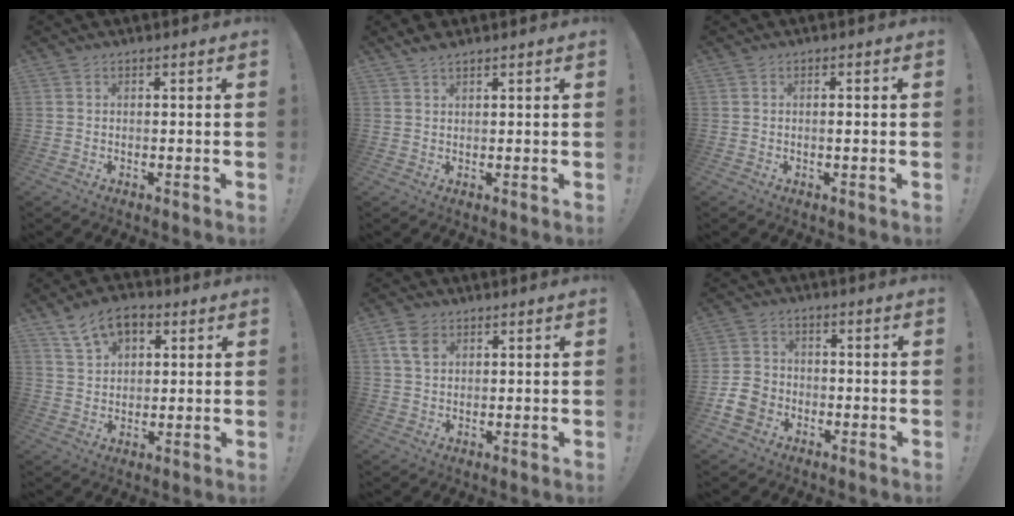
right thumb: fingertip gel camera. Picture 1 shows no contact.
{"total": 2.7, "force": [2.2, 0.9, 1.1], "torque": [-0.019, -0.006, 0.042]}
{"total": 1.0, "force": [-0.2, 0.0, 1.0], "torque": [-0.001, -0.006, -0.007]}
{"total": 9.5, "force": [5.2, 6.0, 5.2], "torque": [-0.085, -0.014, 0.100]}
{"total": 6.2, "force": [2.8, 4.1, 3.7], "torque": [-0.059, -0.002, 0.057]}
{"total": 8.6, "force": [-3.9, 6.8, 3.4], "torque": [-0.062, 0.027, -0.075]}